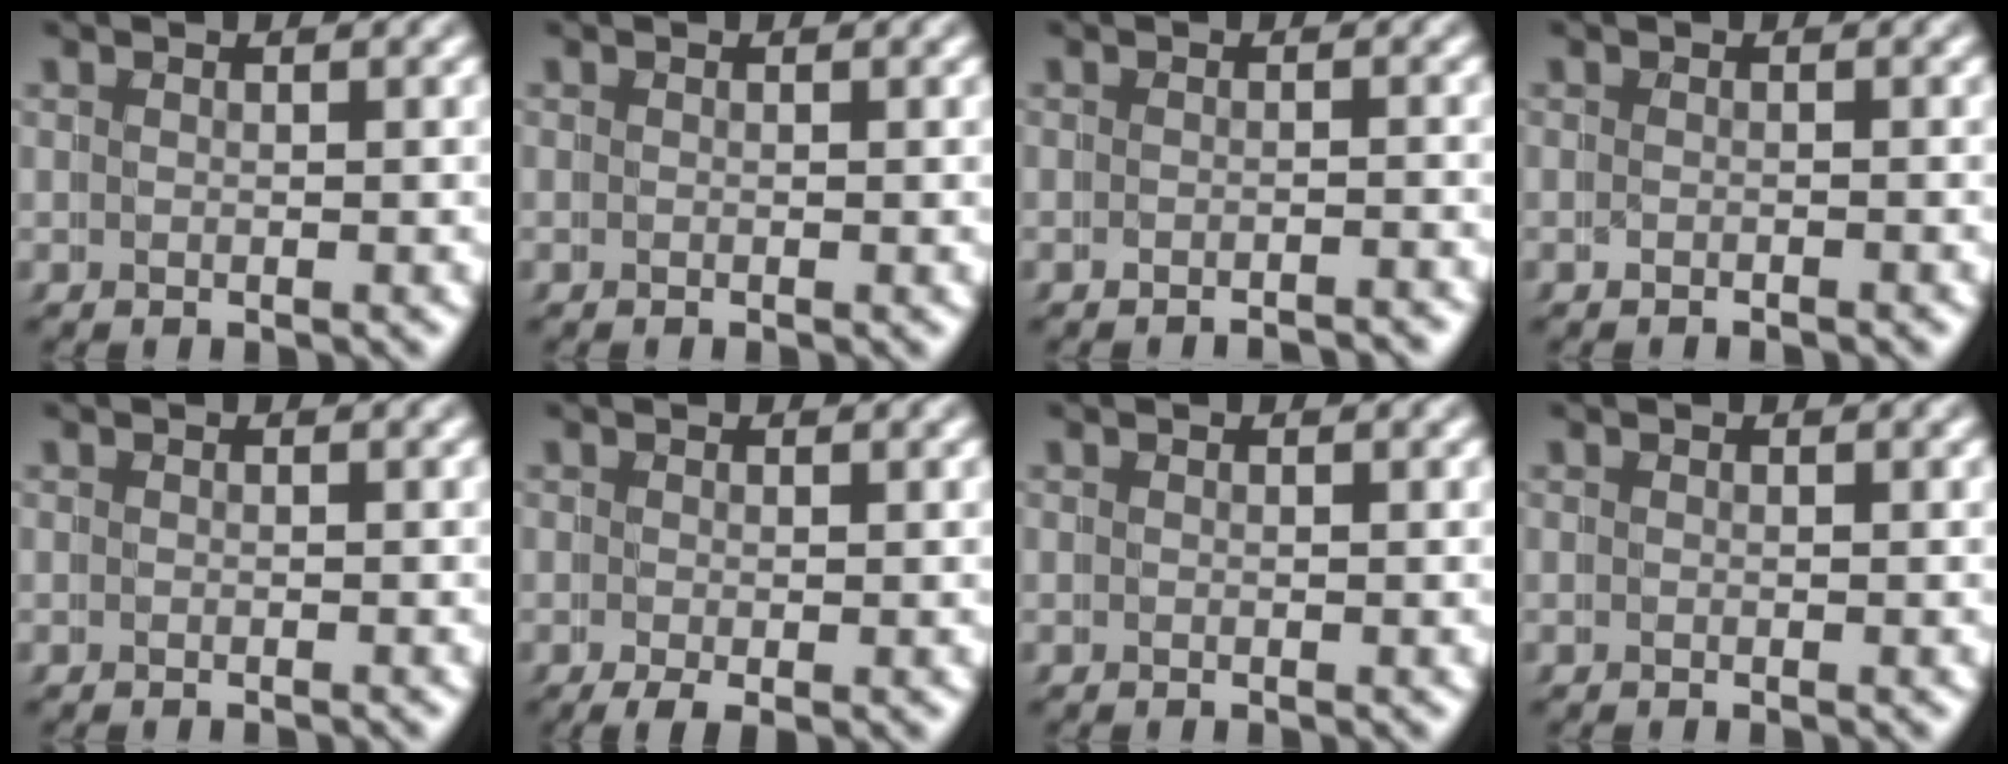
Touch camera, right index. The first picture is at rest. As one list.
[{"total": 0.0}, {"total": 2.4, "force": [-2.4, 0.3, 0.2], "torque": [0.004, -0.001, -0.036]}, {"total": 0.6, "force": [-0.6, 0.0, 0.0], "torque": [0.007, 0.005, -0.012]}, {"total": 0.6, "force": [-0.6, 0.0, -0.1], "torque": [0.000, 0.000, -0.010]}, {"total": 1.4, "force": [-0.9, 0.3, 1.1], "torque": [-0.017, -0.009, -0.011]}, {"total": 0.0}, {"total": 0.0}]